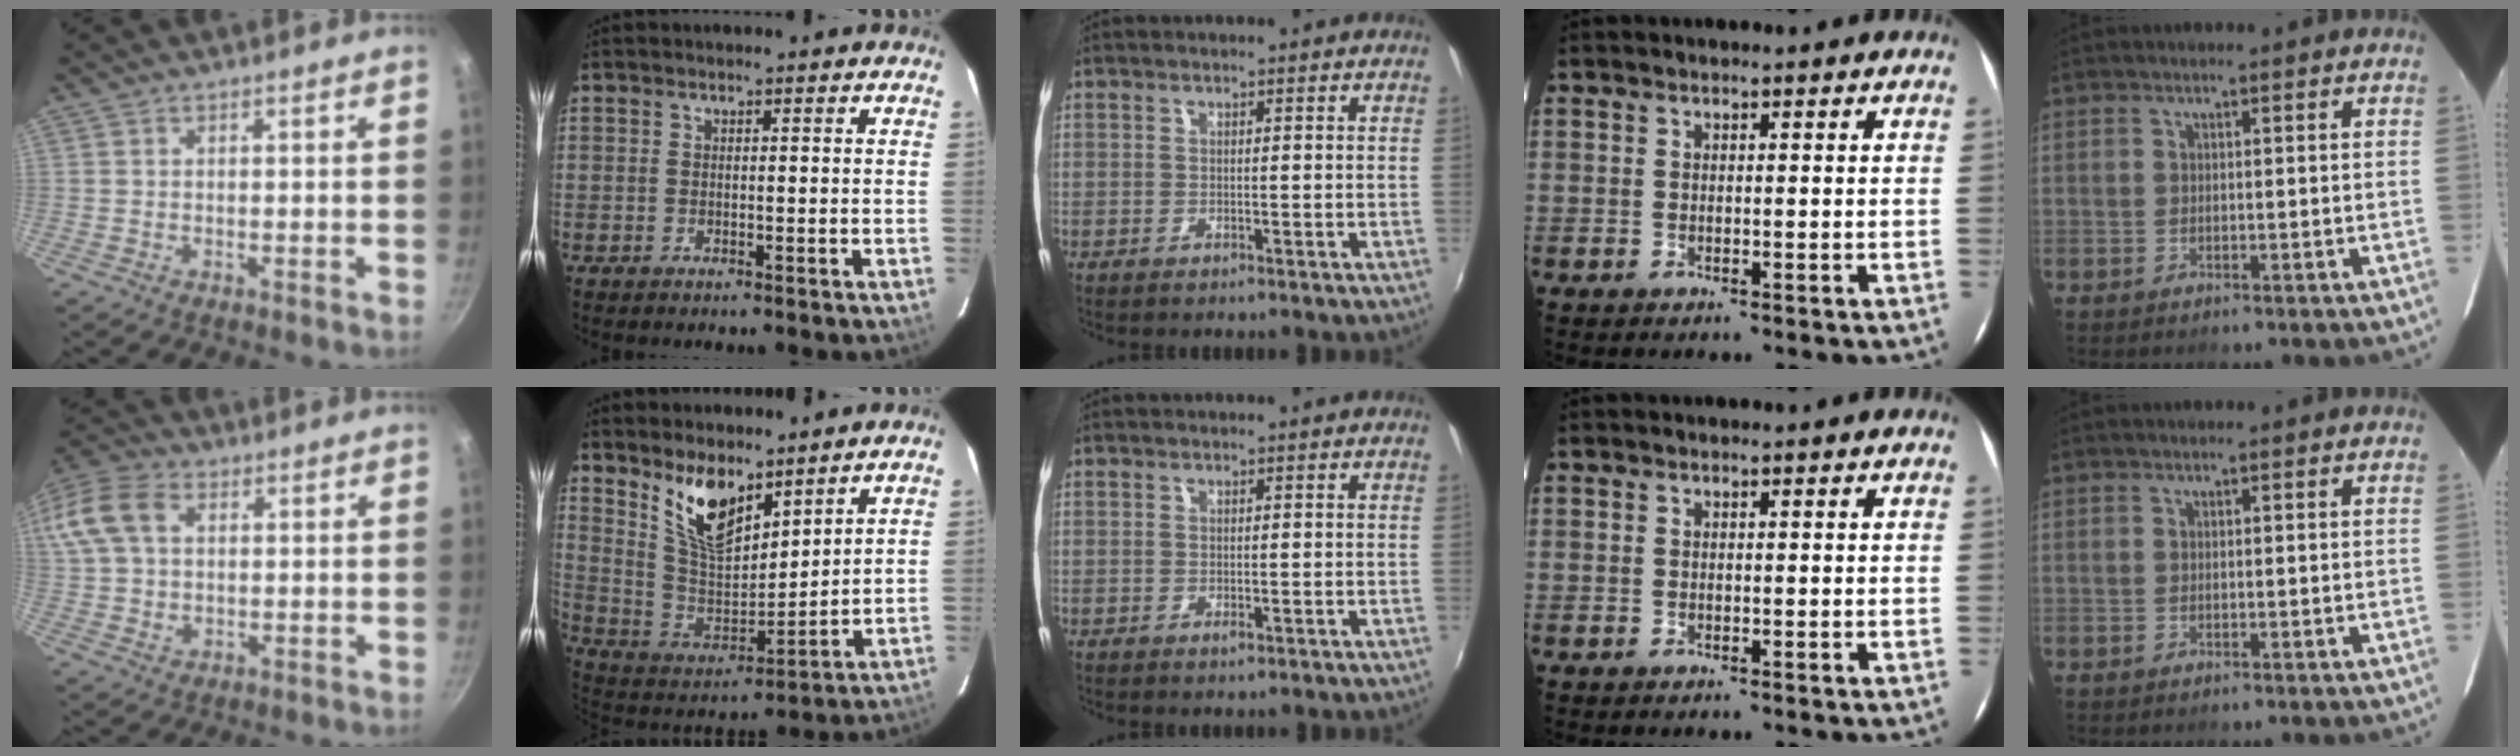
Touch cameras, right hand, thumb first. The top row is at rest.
{"thumb": {"total": 15.7, "force": [4.1, 11.0, 10.5], "torque": [-0.237, 0.026, 0.069]}, "index": {"total": 12.6, "force": [8.6, 5.0, 7.7], "torque": [-0.148, -0.006, 0.176]}, "middle": {"total": 0.7, "force": [-0.3, 0.4, 0.4], "torque": [-0.007, -0.002, -0.005]}}